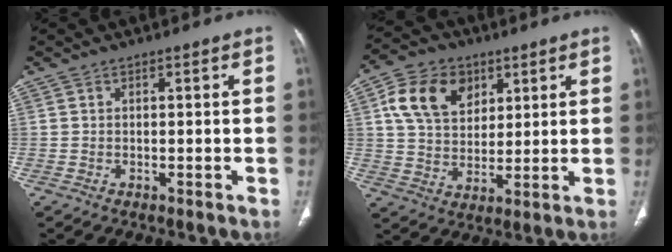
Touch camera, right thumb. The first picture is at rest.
{"total": 12.9, "force": [5.1, 9.4, 7.2], "torque": [-0.105, -0.009, 0.092]}